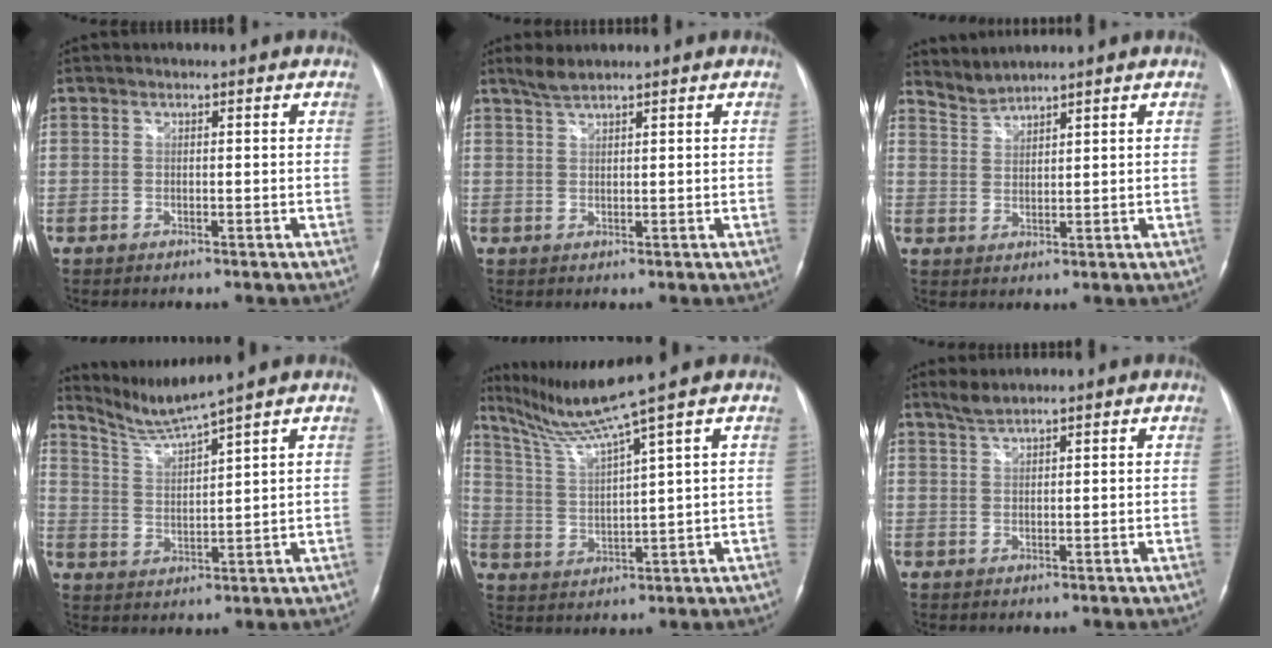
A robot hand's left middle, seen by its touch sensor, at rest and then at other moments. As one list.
[{"total": 2.3, "force": [2.1, 0.1, 0.8], "torque": [-0.024, 0.006, 0.045]}, {"total": 2.9, "force": [2.8, -0.6, -0.6], "torque": [0.003, 0.001, 0.065]}, {"total": 6.0, "force": [5.4, -2.3, 1.1], "torque": [-0.039, -0.015, 0.115]}, {"total": 9.0, "force": [7.0, -3.0, 4.9], "torque": [-0.098, -0.007, 0.136]}, {"total": 1.9, "force": [1.8, -0.1, 0.6], "torque": [-0.018, 0.005, 0.042]}]